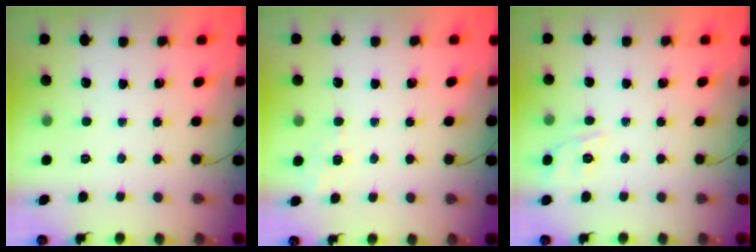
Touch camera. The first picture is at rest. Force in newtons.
{"total": 1.4, "press": 0.5, "slide": 1.3}
{"total": 8.4, "press": 8.3, "slide": 1.5}